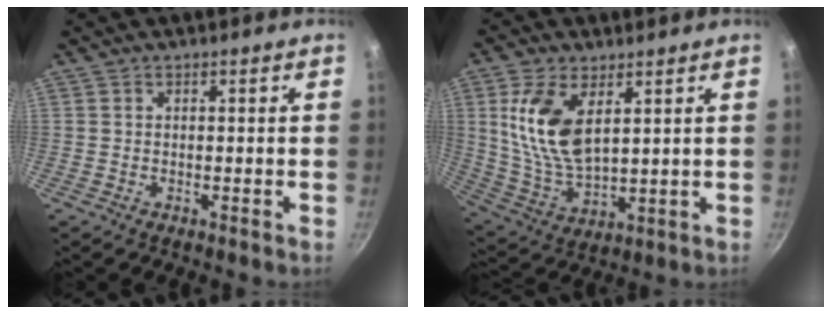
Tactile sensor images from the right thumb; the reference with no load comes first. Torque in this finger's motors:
{"motor_torque": [1.17, 1.05, 1.59, 0.04, 0.16]}